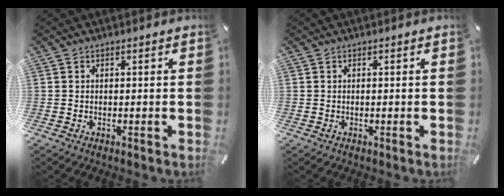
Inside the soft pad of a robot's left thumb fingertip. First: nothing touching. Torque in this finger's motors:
{"motor_torque": [0.00, 0.00, -0.05, 0.05, 0.00]}